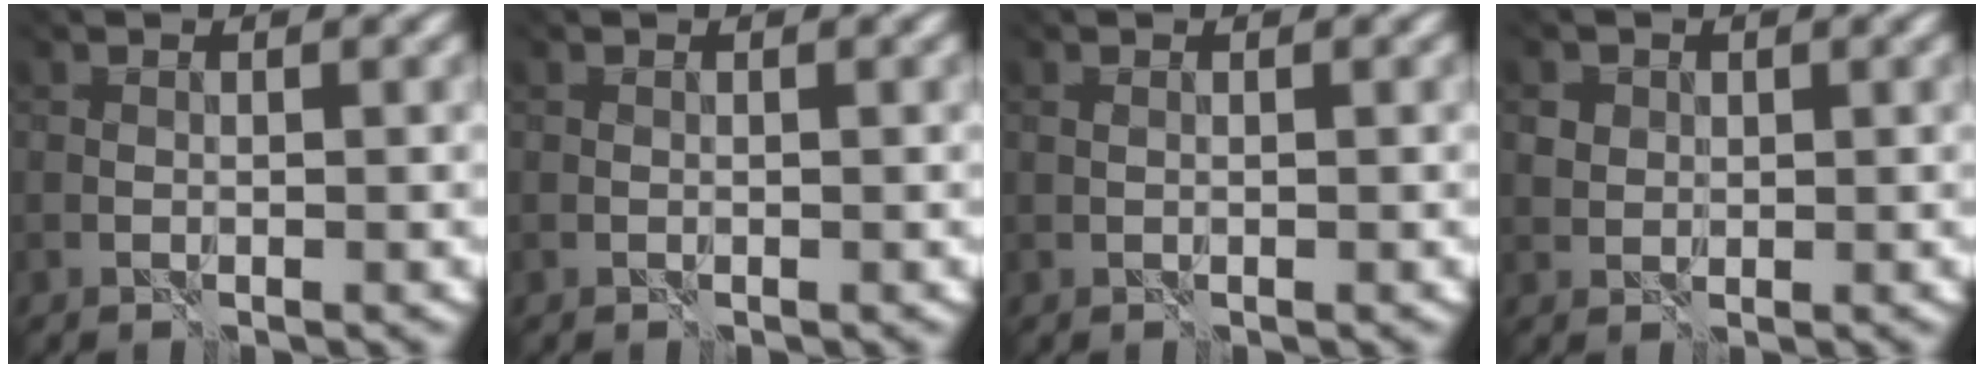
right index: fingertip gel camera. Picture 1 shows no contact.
{"total": 0.0}
{"total": 0.0}
{"total": 1.8, "force": [1.2, 1.3, 0.1], "torque": [-0.001, 0.007, 0.013]}